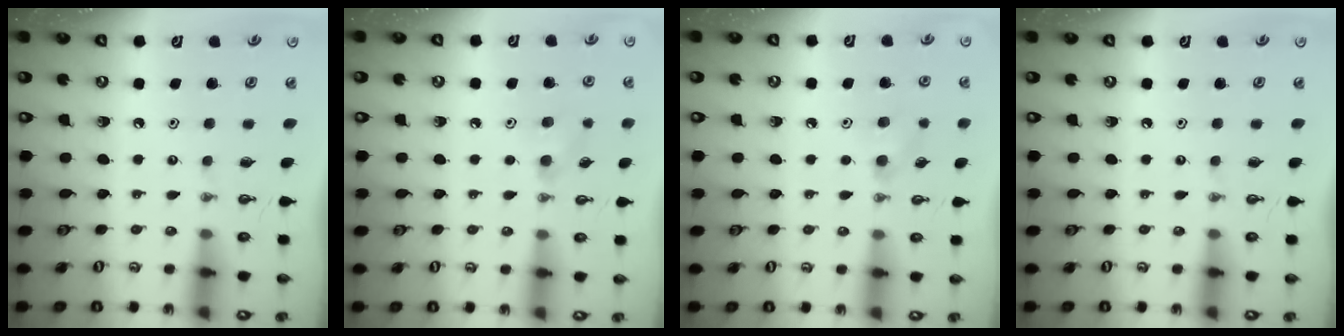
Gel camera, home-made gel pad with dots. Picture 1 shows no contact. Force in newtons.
{"total": 6.3, "press": 6.2, "slide": 1.3}
{"total": 6.3, "press": 6.2, "slide": 1.3}
{"total": 0.0}